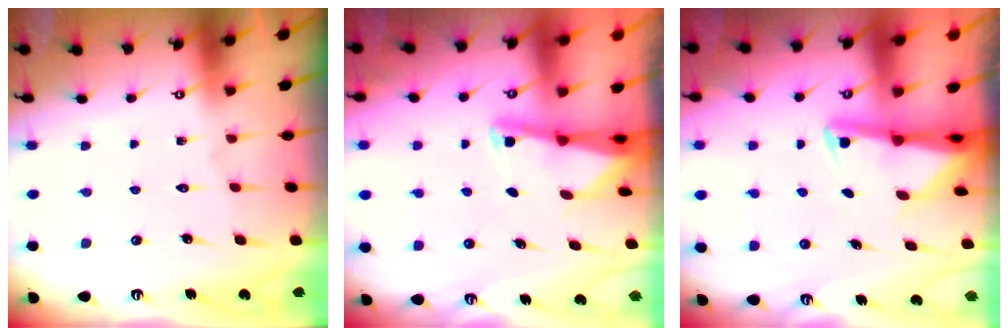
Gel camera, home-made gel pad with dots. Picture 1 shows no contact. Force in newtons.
{"total": 2.3, "press": 2.3, "slide": 0.4}
{"total": 2.8, "press": 2.8, "slide": 0.5}